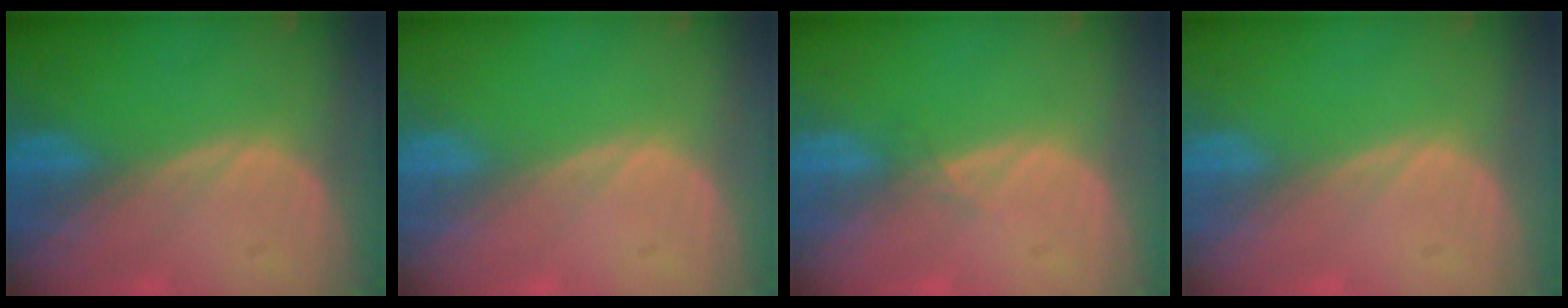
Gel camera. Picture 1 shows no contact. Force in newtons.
{"total": 0.0}
{"total": 0.7, "press": 0.7, "slide": 0.2}
{"total": 0.0}